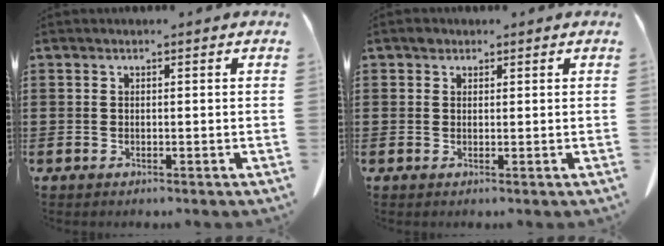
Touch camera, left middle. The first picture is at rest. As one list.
[{"total": 1.2, "force": [0.8, 0.8, 0.2], "torque": [-0.006, 0.004, 0.015]}]